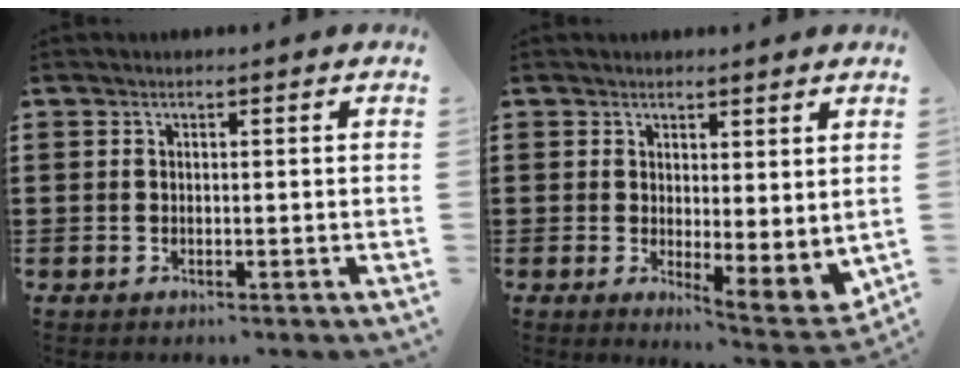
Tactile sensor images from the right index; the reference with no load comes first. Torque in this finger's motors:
{"motor_torque": [0.24, -0.14, 0.21, 0.06]}